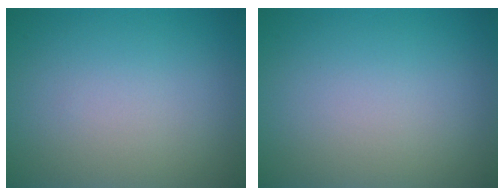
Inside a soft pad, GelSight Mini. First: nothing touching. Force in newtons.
{"total": 0.0}